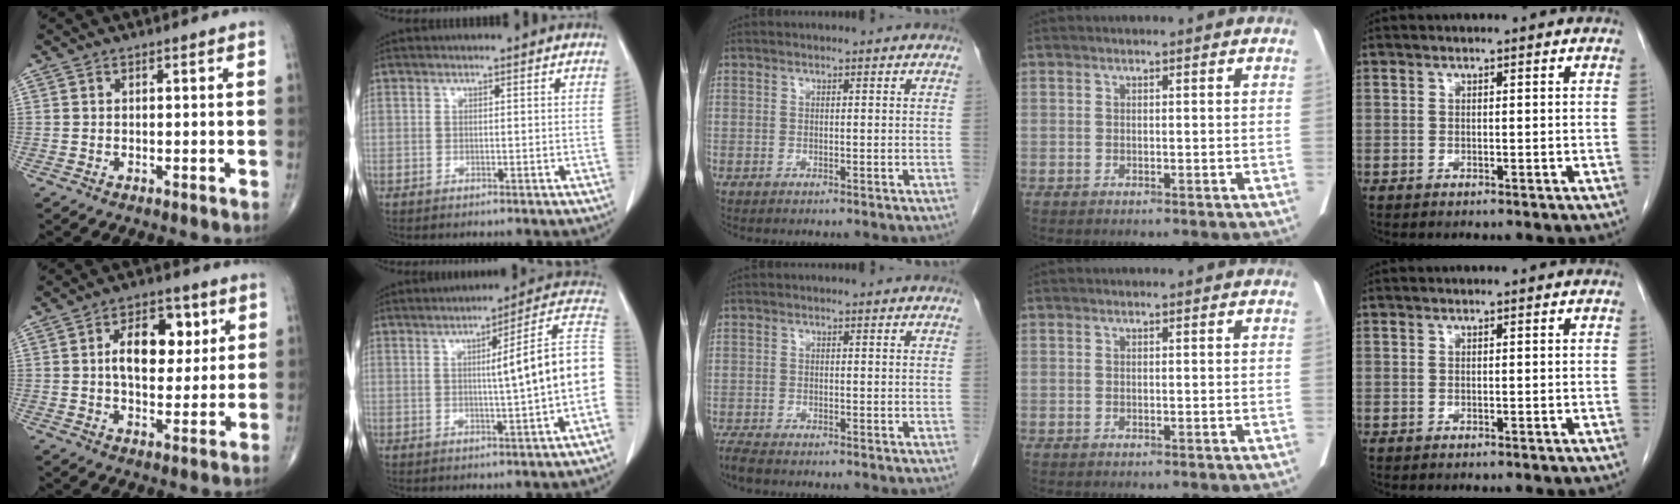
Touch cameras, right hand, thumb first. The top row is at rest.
{"thumb": {"total": 12.0, "force": [2.9, 7.1, 9.2], "torque": [-0.103, -0.002, 0.043]}, "index": {"total": 12.8, "force": [-0.6, -0.4, 12.7], "torque": [-0.158, 0.024, -0.015]}, "middle": {"total": 2.3, "force": [-2.1, 0.2, 1.0], "torque": [-0.031, -0.012, -0.039]}}